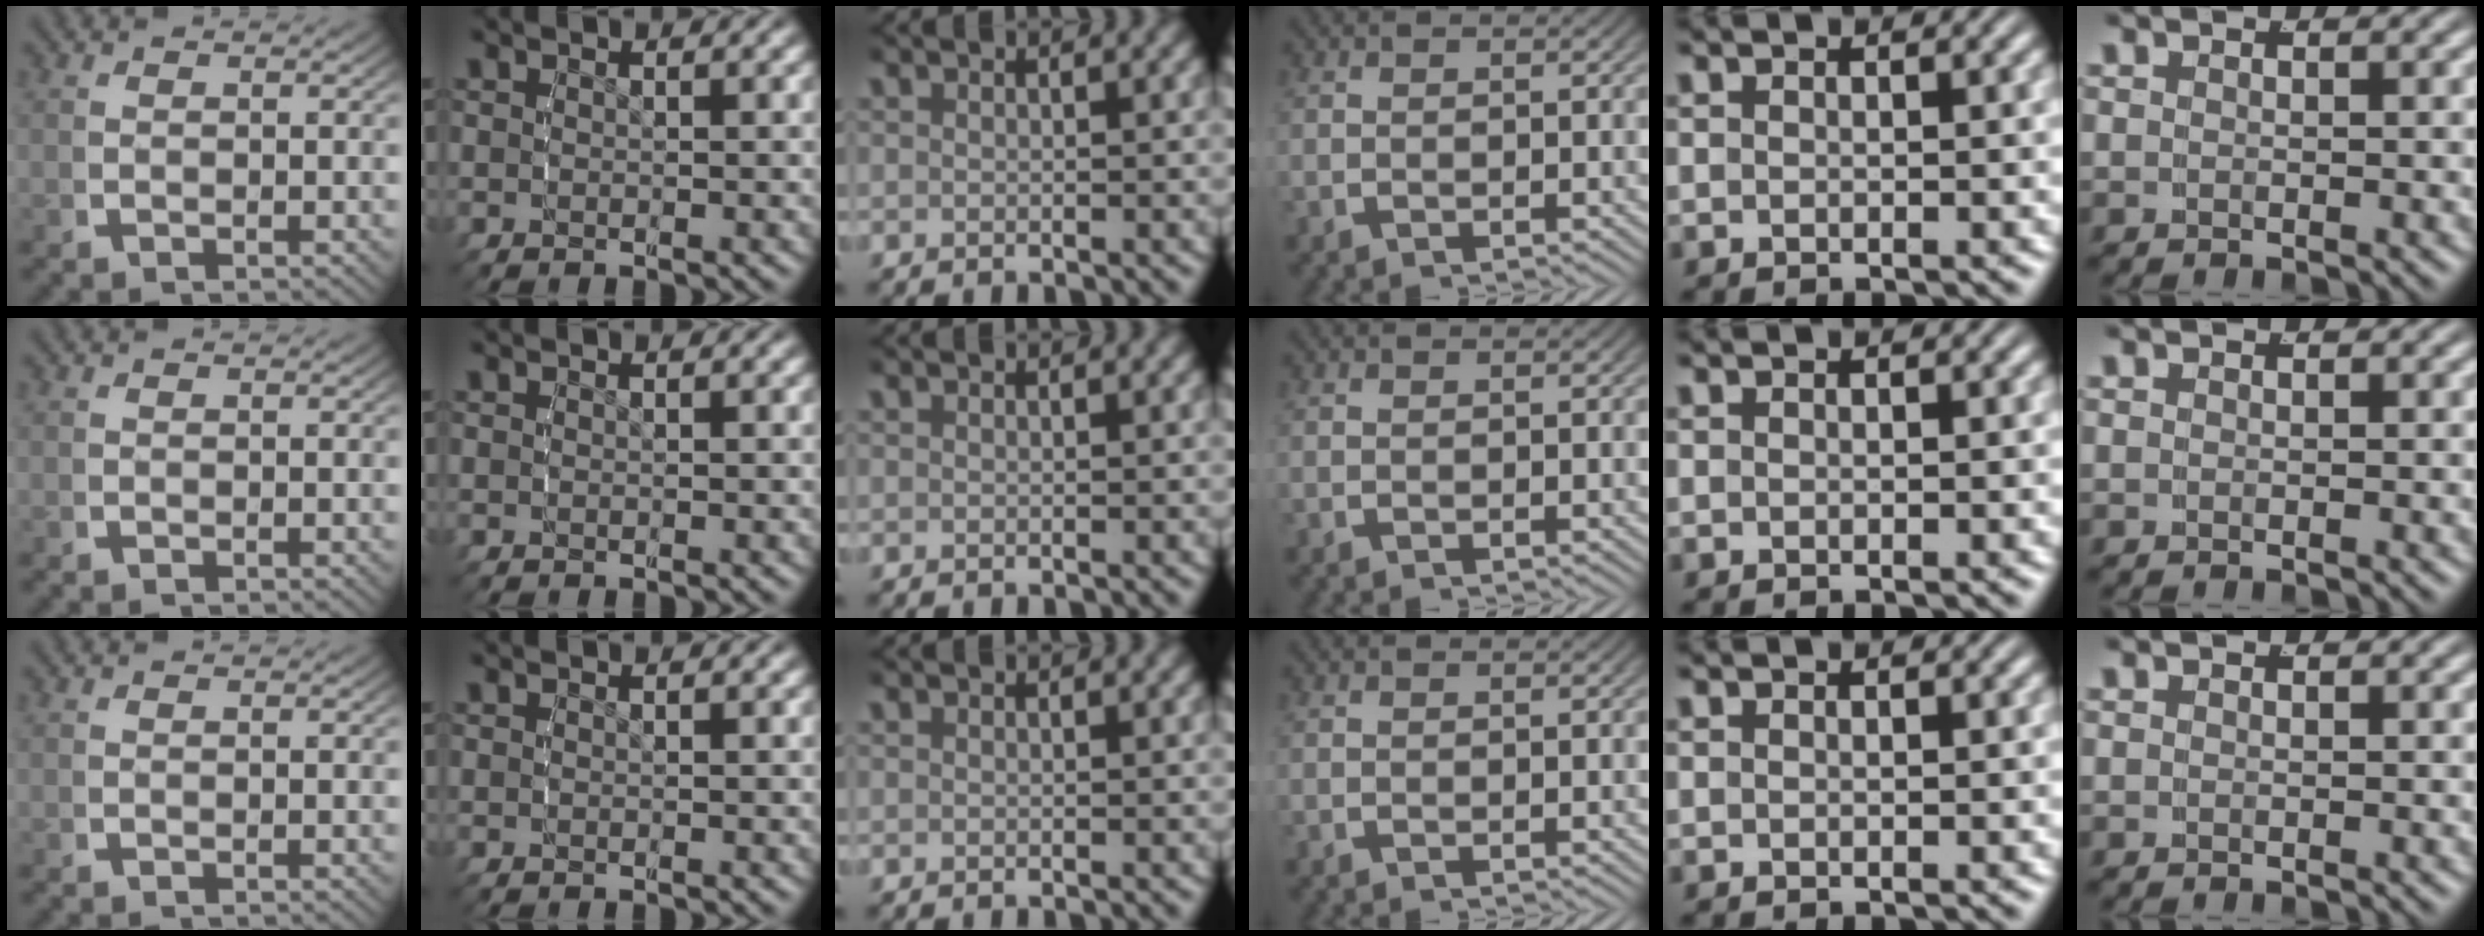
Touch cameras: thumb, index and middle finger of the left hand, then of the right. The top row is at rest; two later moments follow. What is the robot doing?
{"motion": "reach", "object": "jacket"}